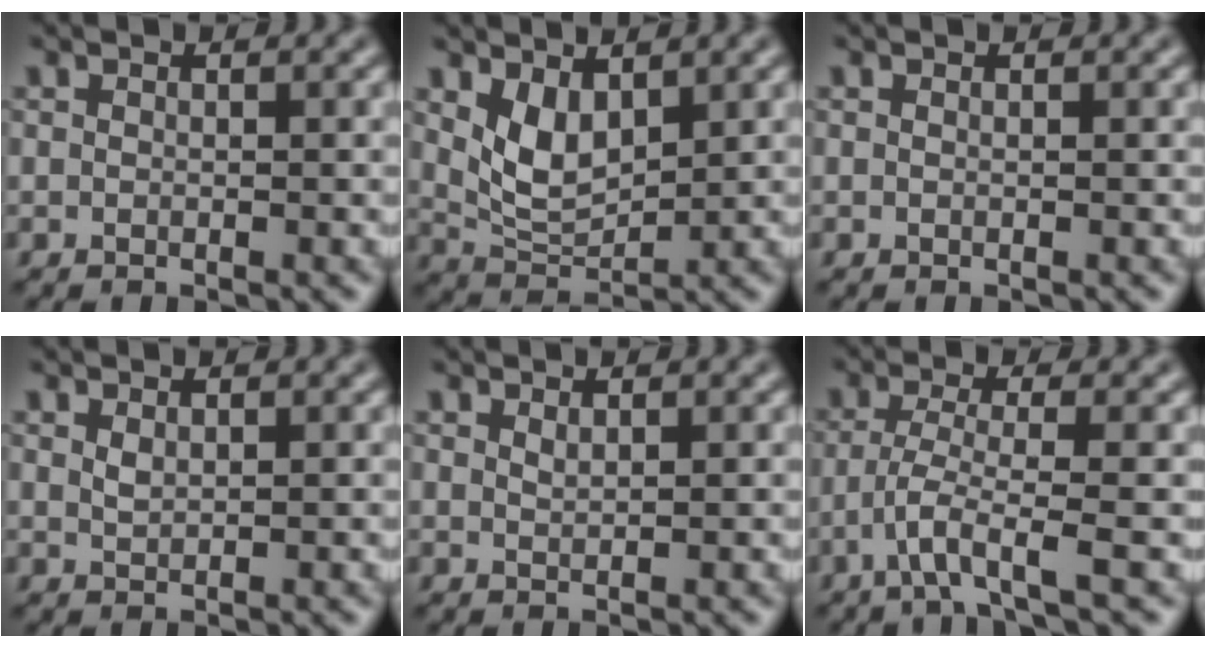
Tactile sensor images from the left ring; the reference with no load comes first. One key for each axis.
{"total": 3.6, "fx": 1.6, "fy": 2.0, "fz": 2.6, "tx": -0.054, "ty": -0.010, "tz": 0.039}
{"total": 0.0}
{"total": 0.9, "fx": 0.6, "fy": 0.4, "fz": 0.5, "tx": -0.016, "ty": -0.001, "tz": 0.014}
{"total": 0.7, "fx": 0.6, "fy": 0.1, "fz": 0.3, "tx": -0.007, "ty": -0.001, "tz": 0.014}
{"total": 3.1, "fx": -1.4, "fy": 0.1, "fz": 2.8, "tx": -0.055, "ty": -0.001, "tz": -0.036}